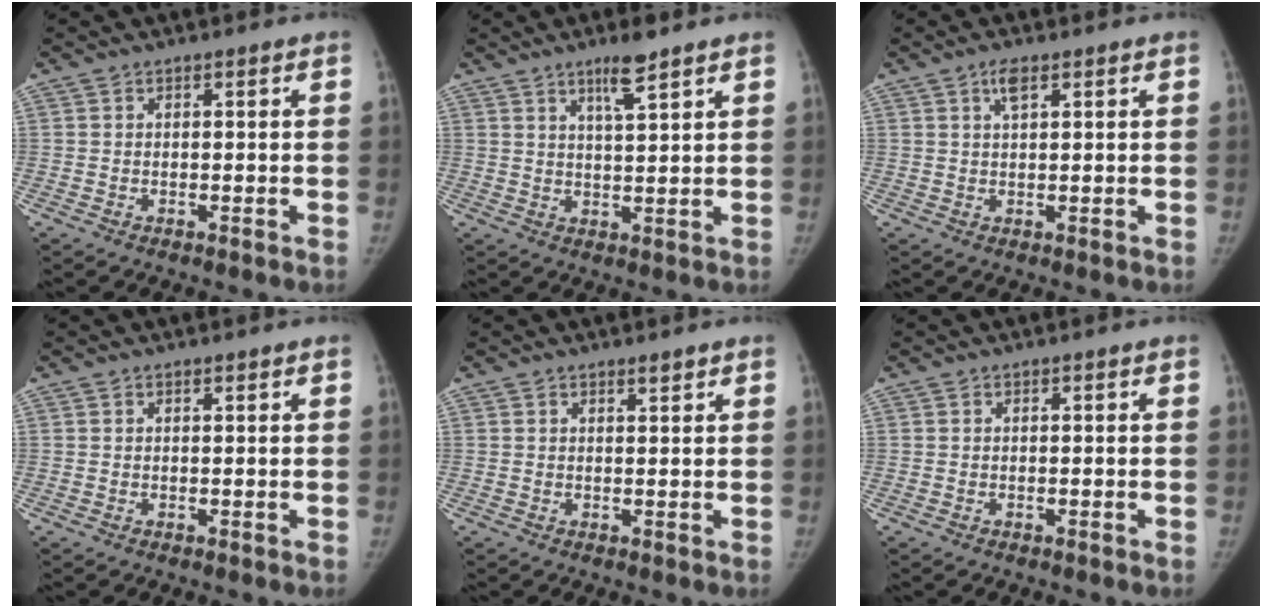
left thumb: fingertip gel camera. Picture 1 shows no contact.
{"total": 5.4, "force": [3.6, 0.6, 3.9], "torque": [-0.066, -0.023, 0.065]}
{"total": 2.6, "force": [1.4, 0.9, 2.0], "torque": [-0.037, 0.000, 0.027]}
{"total": 0.0}
{"total": 1.1, "force": [0.9, 0.2, 0.5], "torque": [-0.006, -0.007, 0.015]}
{"total": 0.0}